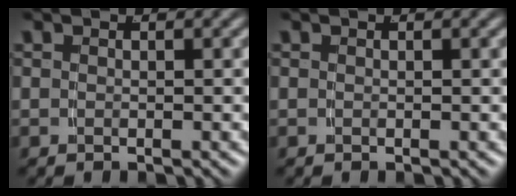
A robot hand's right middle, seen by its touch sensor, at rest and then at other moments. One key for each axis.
{"total": 0.0}